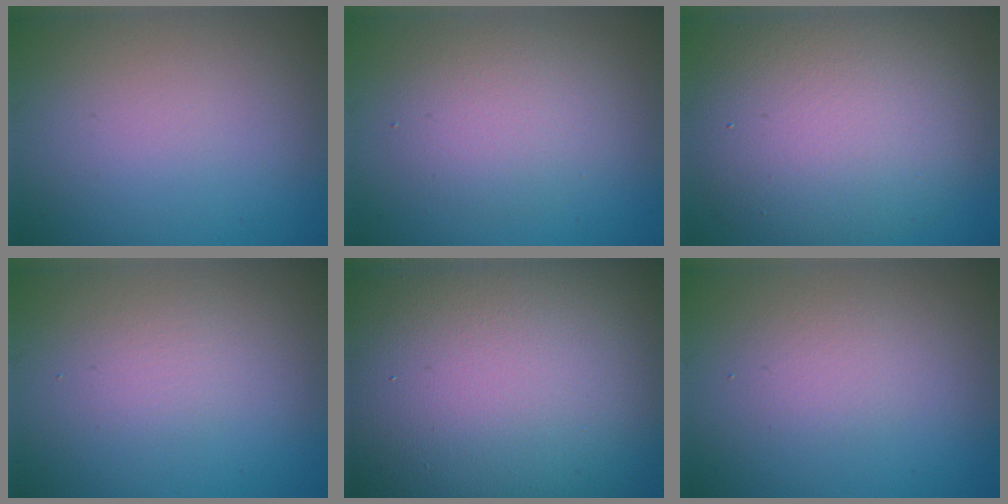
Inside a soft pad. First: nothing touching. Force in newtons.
{"total": 3.4, "press": 3.3, "slide": 0.3}
{"total": 9.9, "press": 9.8, "slide": 0.9}
{"total": 1.3, "press": 1.3, "slide": 0.1}
{"total": 24.5, "press": 24.4, "slide": 1.3}
{"total": 1.6, "press": 1.6, "slide": 0.0}